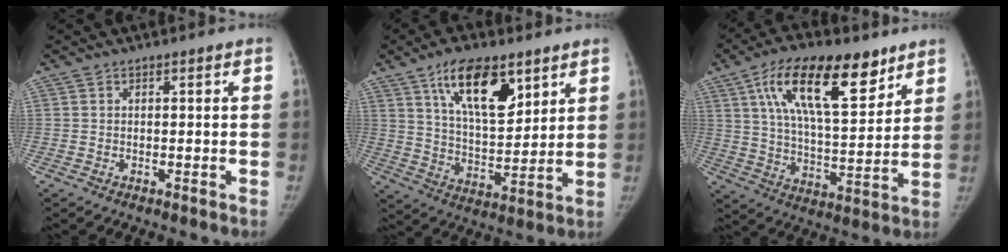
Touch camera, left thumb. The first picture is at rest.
{"total": 14.8, "force": [8.2, 6.6, 10.4], "torque": [-0.138, -0.047, 0.148]}
{"total": 19.8, "force": [10.6, 8.2, 14.6], "torque": [-0.209, -0.037, 0.184]}